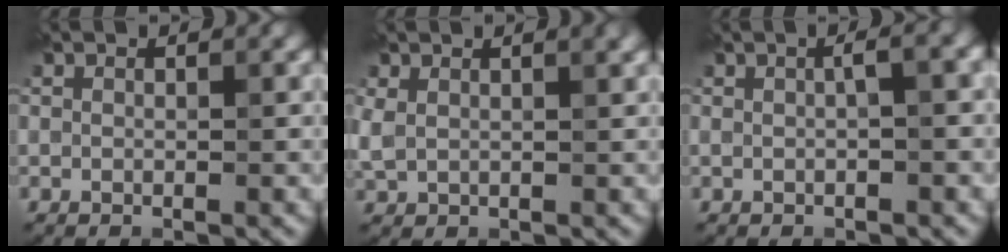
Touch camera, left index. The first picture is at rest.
{"total": 3.9, "force": [1.8, 1.9, 2.9], "torque": [-0.057, 0.006, 0.040]}
{"total": 2.5, "force": [0.2, 0.7, 2.4], "torque": [-0.031, 0.014, 0.000]}